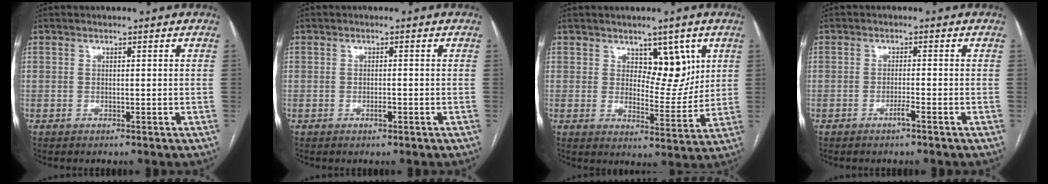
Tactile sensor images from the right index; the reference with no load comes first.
{"total": 1.1, "force": [-0.5, 0.4, 0.9], "torque": [-0.017, 0.000, -0.006]}
{"total": 7.4, "force": [3.5, 3.7, 5.4], "torque": [-0.063, -0.002, 0.059]}
{"total": 1.5, "force": [-1.0, -0.2, 1.2], "torque": [-0.024, 0.000, -0.019]}